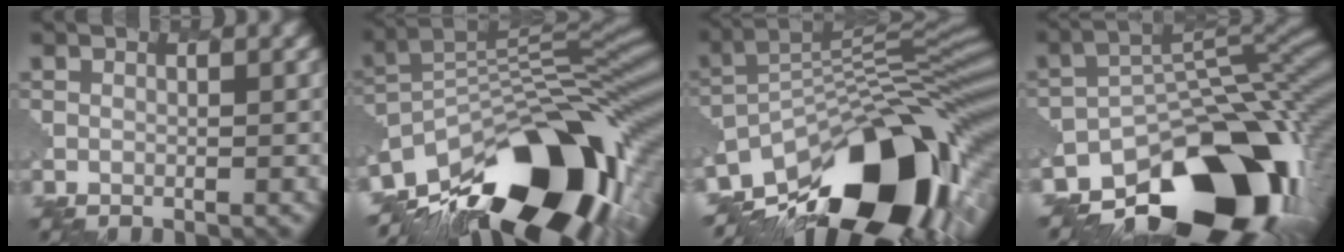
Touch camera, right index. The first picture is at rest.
{"total": 16.4, "force": [-8.9, 7.3, 11.7], "torque": [-0.195, 0.006, -0.164]}
{"total": 16.6, "force": [-9.3, 6.5, 12.1], "torque": [-0.191, 0.010, -0.169]}
{"total": 16.7, "force": [-9.5, 8.8, 10.6], "torque": [-0.147, -0.021, -0.148]}